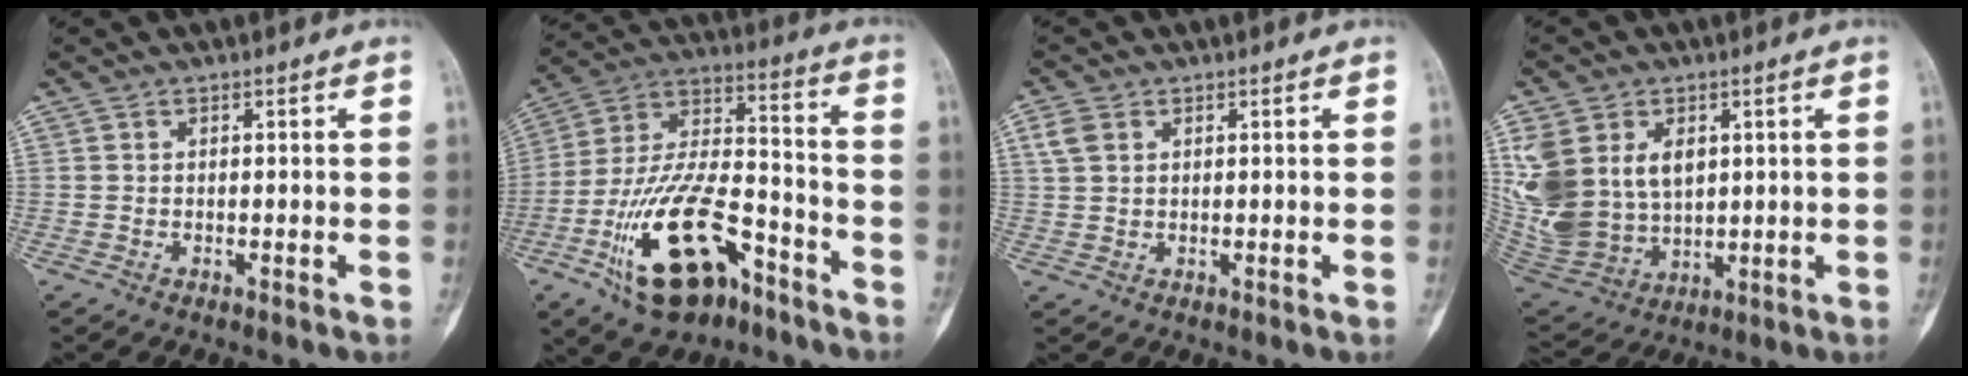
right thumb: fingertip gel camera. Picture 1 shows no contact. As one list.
[{"total": 21.2, "force": [-10.8, 10.1, 15.3], "torque": [-0.275, 0.078, -0.184]}, {"total": 3.4, "force": [1.4, 2.4, 2.0], "torque": [-0.045, 0.005, 0.034]}, {"total": 19.4, "force": [4.6, 14.3, 12.4], "torque": [-0.280, -0.004, 0.121]}]